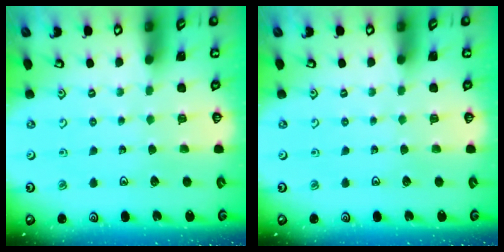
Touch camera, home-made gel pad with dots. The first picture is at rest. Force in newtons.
{"total": 0.0}